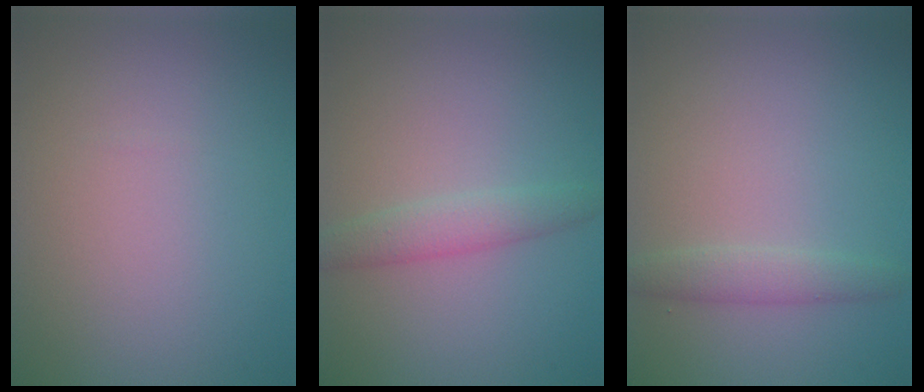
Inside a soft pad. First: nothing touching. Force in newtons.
{"total": 2.3, "press": 2.3, "slide": 0.1}
{"total": 1.9, "press": 1.9, "slide": 0.0}